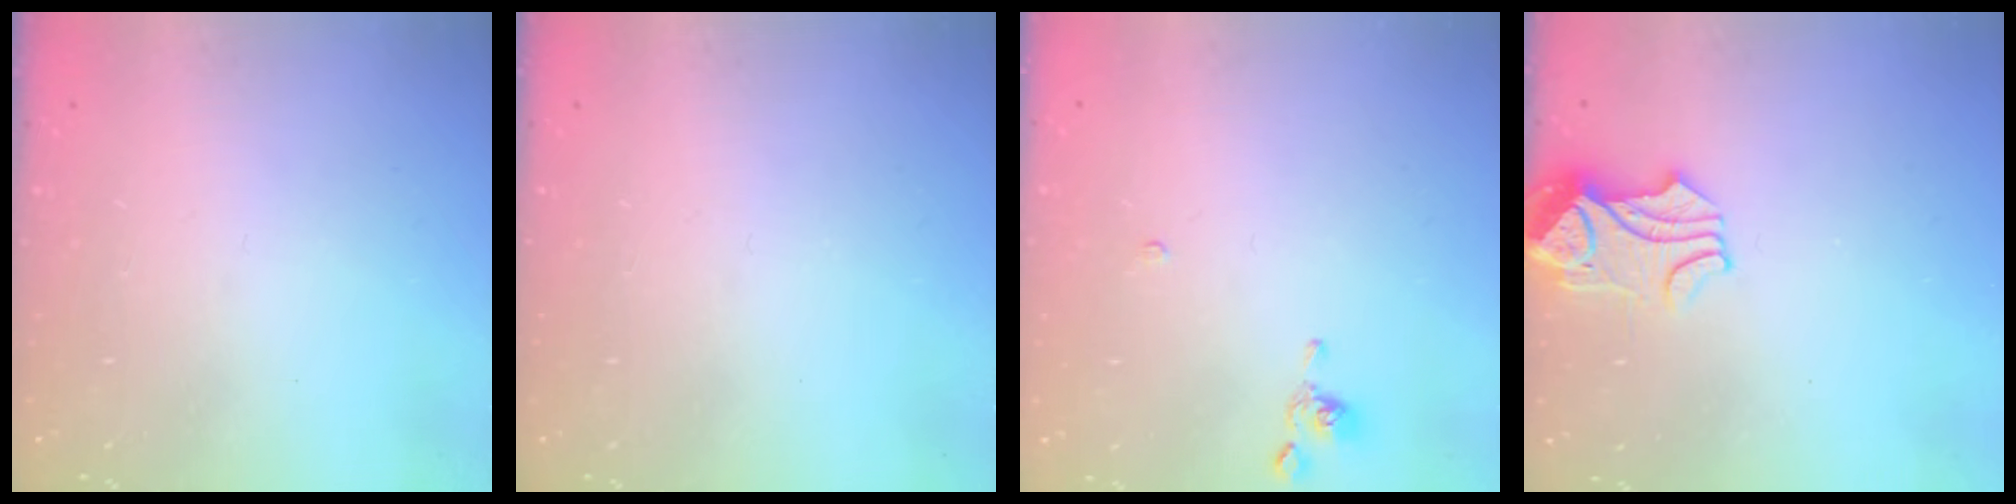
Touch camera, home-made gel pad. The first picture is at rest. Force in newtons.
{"total": 0.0}
{"total": 2.2, "press": 2.2, "slide": 0.2}
{"total": 1.6, "press": 1.1, "slide": 1.1}